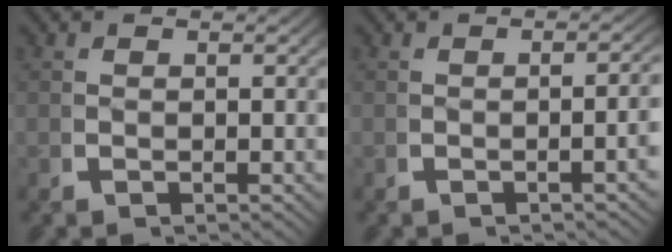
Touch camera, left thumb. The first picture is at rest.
{"total": 2.4, "force": [-0.5, 0.3, 2.4], "torque": [-0.033, 0.007, -0.010]}